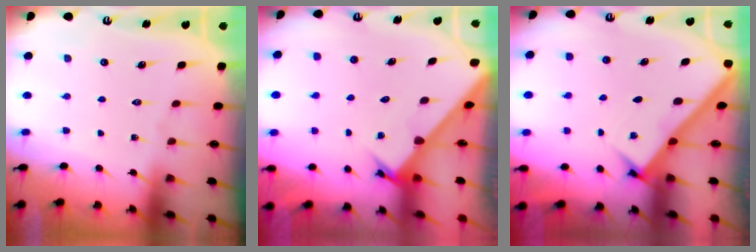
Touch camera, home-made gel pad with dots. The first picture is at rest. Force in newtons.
{"total": 2.5, "press": 2.5, "slide": 0.2}
{"total": 2.6, "press": 2.6, "slide": 0.3}